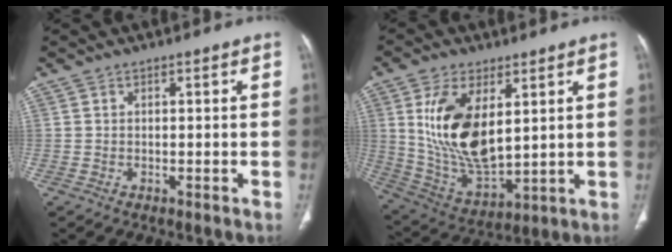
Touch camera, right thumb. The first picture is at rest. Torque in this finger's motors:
{"motor_torque": [-0.65, 3.14, 1.81, 0.74, 0.54]}